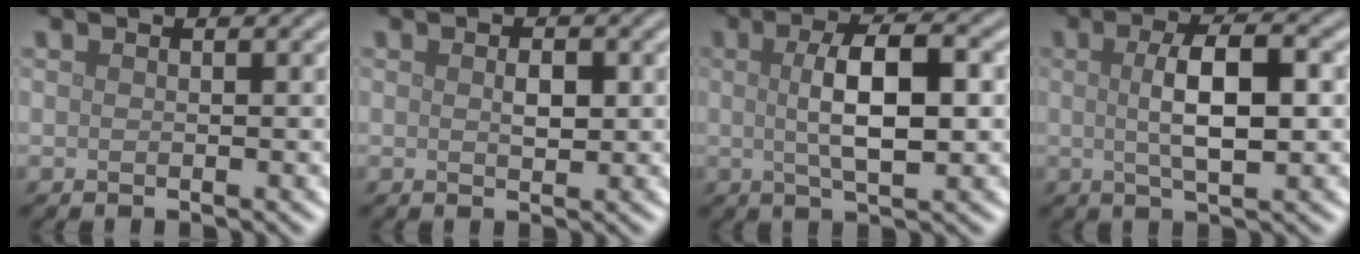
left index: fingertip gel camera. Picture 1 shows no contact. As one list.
[{"total": 1.5, "force": [0.2, 0.8, 1.3], "torque": [-0.024, 0.000, 0.004]}, {"total": 5.9, "force": [0.6, 1.8, 5.6], "torque": [-0.094, 0.008, 0.008]}, {"total": 5.3, "force": [0.5, 1.6, 5.1], "torque": [-0.088, 0.007, 0.008]}]